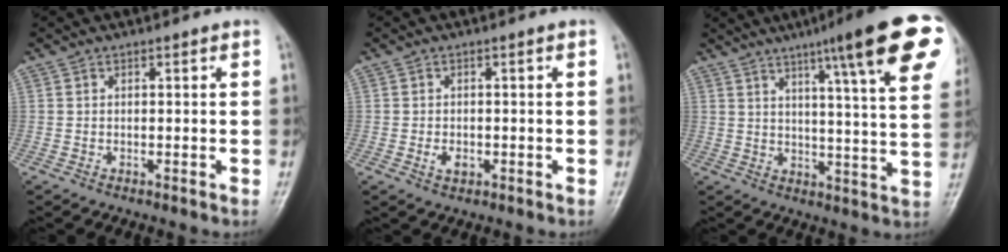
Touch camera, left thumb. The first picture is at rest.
{"total": 2.2, "force": [-0.7, 1.4, 1.6], "torque": [-0.026, 0.004, -0.009]}
{"total": 21.8, "force": [11.7, 2.6, 18.2], "torque": [-0.234, -0.030, 0.144]}